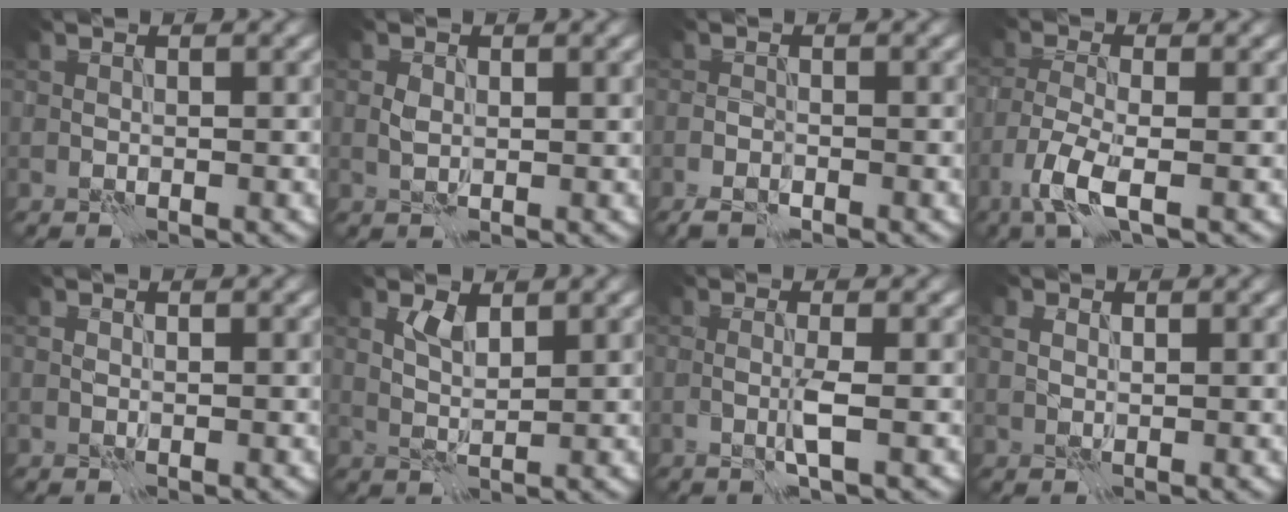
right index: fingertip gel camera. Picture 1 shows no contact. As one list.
[{"total": 1.0, "force": [0.5, 0.6, 0.7], "torque": [-0.015, -0.001, 0.010]}, {"total": 1.5, "force": [-1.2, 0.3, 0.9], "torque": [-0.021, -0.001, -0.025]}, {"total": 4.2, "force": [-2.3, 1.0, 3.4], "torque": [-0.078, -0.006, -0.051]}, {"total": 0.0}, {"total": 1.6, "force": [1.4, 0.1, 0.9], "torque": [-0.022, -0.002, 0.031]}, {"total": 1.4, "force": [-0.3, -0.5, 1.3], "torque": [-0.031, 0.000, -0.007]}, {"total": 0.8, "force": [0.7, 0.4, 0.1], "torque": [-0.009, 0.001, 0.015]}]